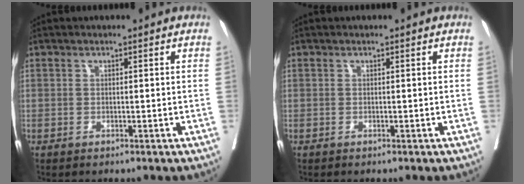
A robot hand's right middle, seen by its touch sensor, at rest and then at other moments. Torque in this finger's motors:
{"motor_torque": [0.01, 0.29, -0.01, 0.00]}